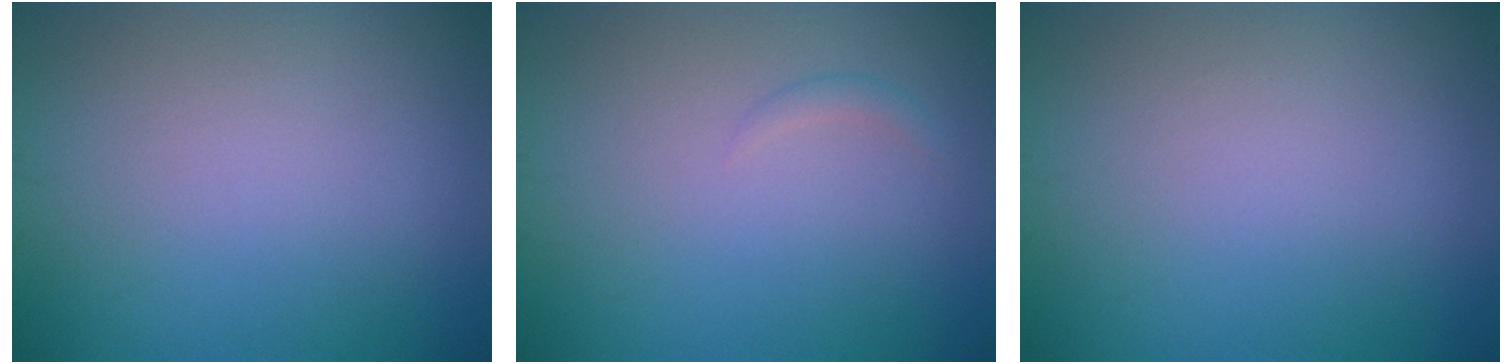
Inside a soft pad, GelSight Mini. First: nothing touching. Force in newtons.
{"total": 0.7, "press": 0.7, "slide": 0.1}
{"total": 0.0}